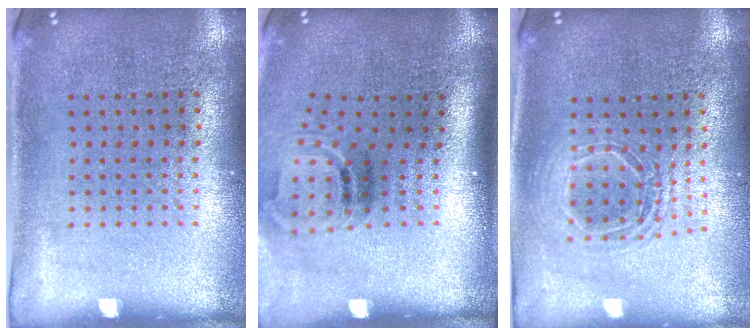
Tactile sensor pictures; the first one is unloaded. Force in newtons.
{"total": 2.0, "press": 1.2, "slide": 1.6}
{"total": 1.7, "press": 1.5, "slide": 0.9}